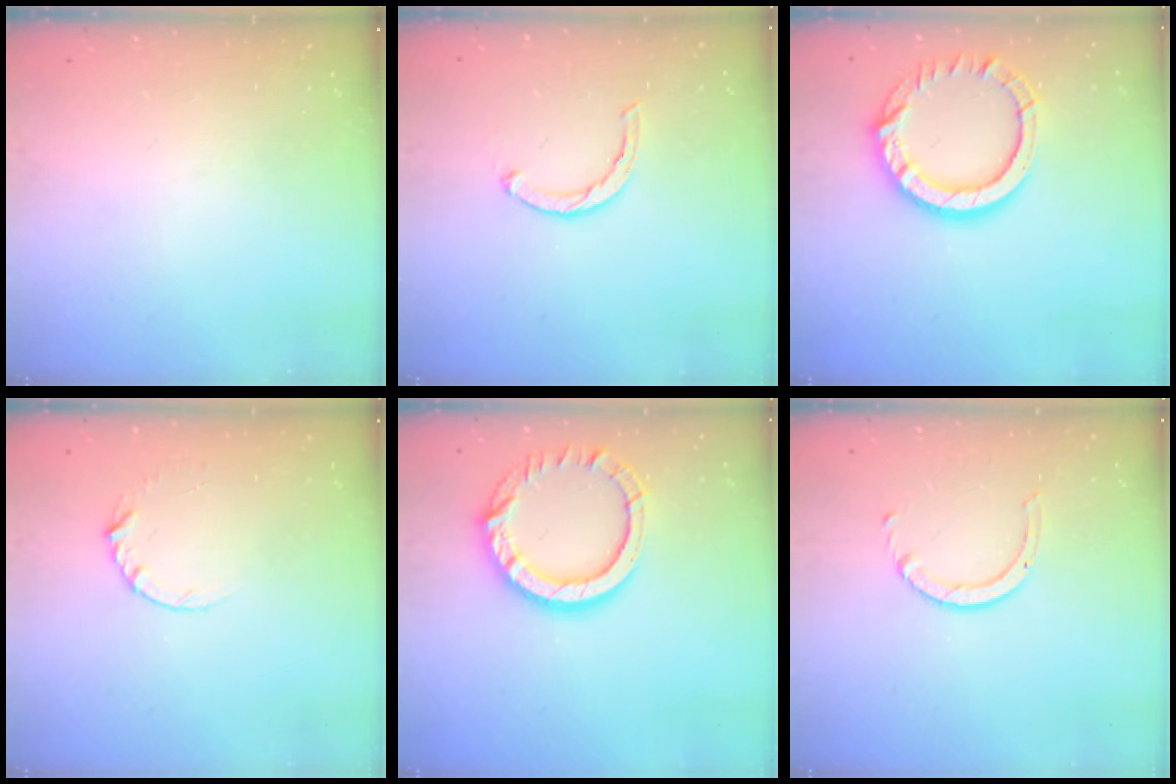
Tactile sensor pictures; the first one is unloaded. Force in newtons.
{"total": 2.7, "press": 2.7, "slide": 0.4}
{"total": 12.8, "press": 12.7, "slide": 1.4}
{"total": 3.7, "press": 3.7, "slide": 0.5}
{"total": 12.8, "press": 12.7, "slide": 1.4}
{"total": 2.5, "press": 2.4, "slide": 0.3}